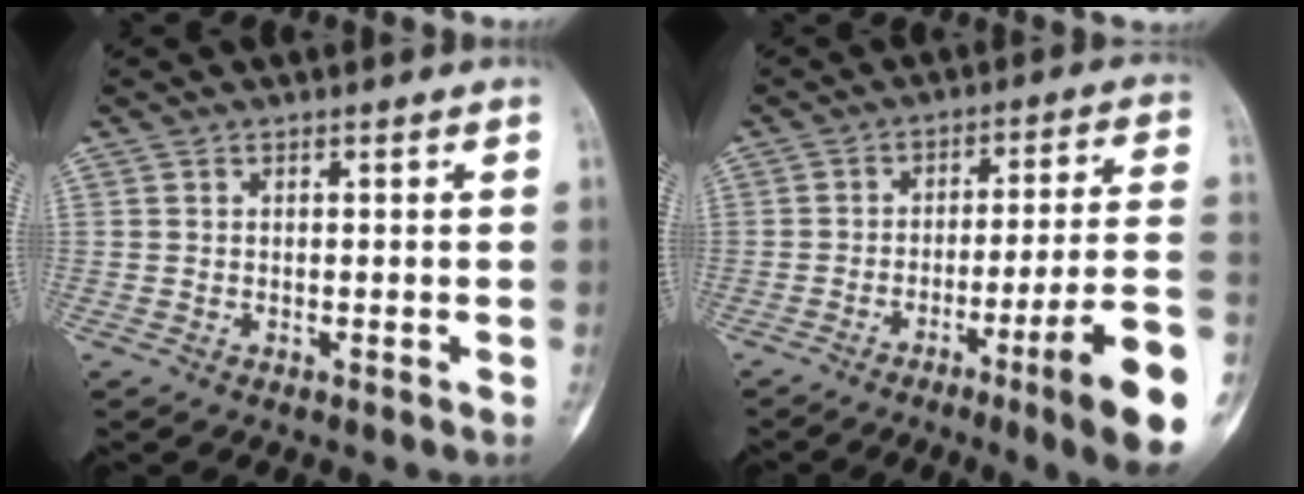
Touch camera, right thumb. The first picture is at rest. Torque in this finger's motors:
{"motor_torque": [4.21, 0.80, 1.73, -1.04, 0.61]}